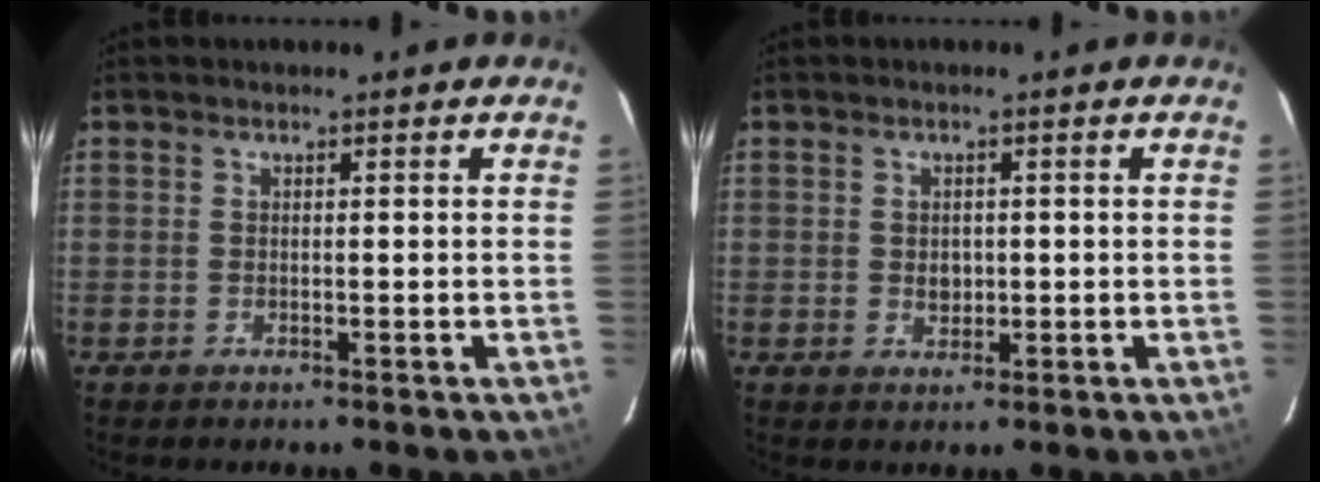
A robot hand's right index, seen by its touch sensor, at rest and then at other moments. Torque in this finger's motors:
{"motor_torque": [0.54, 0.30, 0.04, 0.00]}